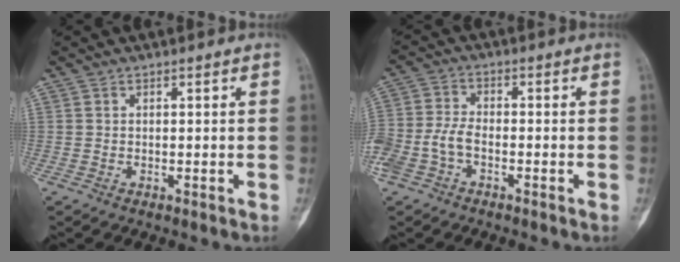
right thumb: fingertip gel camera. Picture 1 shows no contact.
{"total": 8.0, "force": [-3.0, 4.8, 5.6], "torque": [-0.133, 0.022, -0.060]}